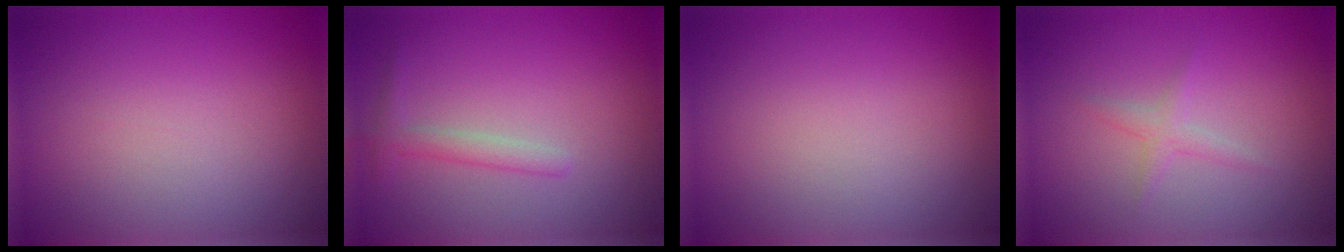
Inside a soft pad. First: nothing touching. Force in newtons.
{"total": 1.6, "press": 1.6, "slide": 0.1}
{"total": 0.0}
{"total": 1.2, "press": 1.2, "slide": 0.0}